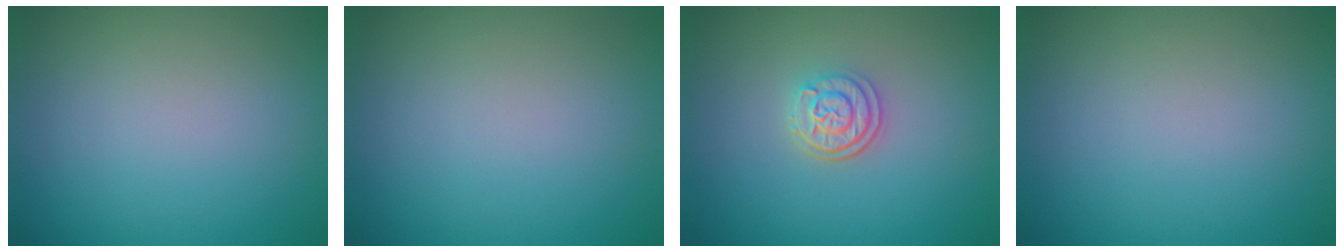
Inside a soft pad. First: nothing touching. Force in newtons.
{"total": 0.0}
{"total": 2.8, "press": 2.4, "slide": 1.4}
{"total": 0.0}